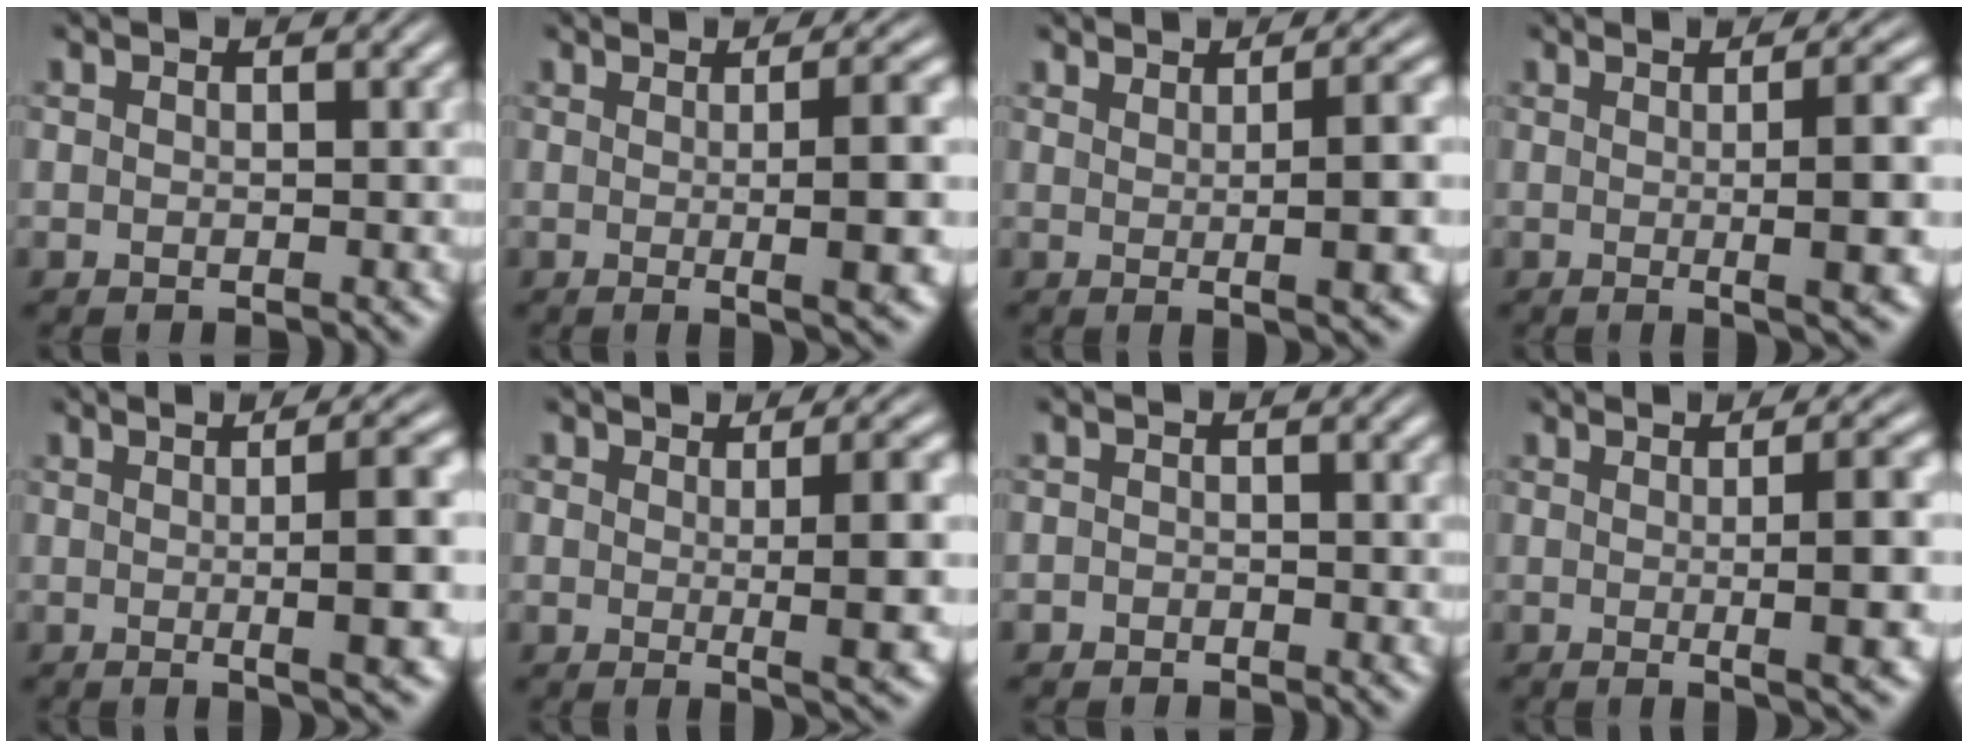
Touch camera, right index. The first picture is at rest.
{"total": 5.9, "force": [-0.1, 0.6, 5.9], "torque": [-0.068, 0.007, -0.005]}
{"total": 4.1, "force": [0.9, -0.1, 4.0], "torque": [-0.050, 0.005, 0.017]}
{"total": 7.0, "force": [0.5, 1.2, 6.9], "torque": [-0.075, 0.017, -0.001]}
{"total": 7.7, "force": [0.8, 1.6, 7.5], "torque": [-0.078, 0.024, 0.001]}
{"total": 4.3, "force": [0.2, 0.5, 4.3], "torque": [-0.054, -0.008, 0.006]}
{"total": 0.9, "force": [-0.8, 0.1, -0.2], "torque": [0.004, -0.010, -0.012]}
{"total": 6.3, "force": [0.2, 0.9, 6.2], "torque": [-0.070, 0.012, -0.002]}